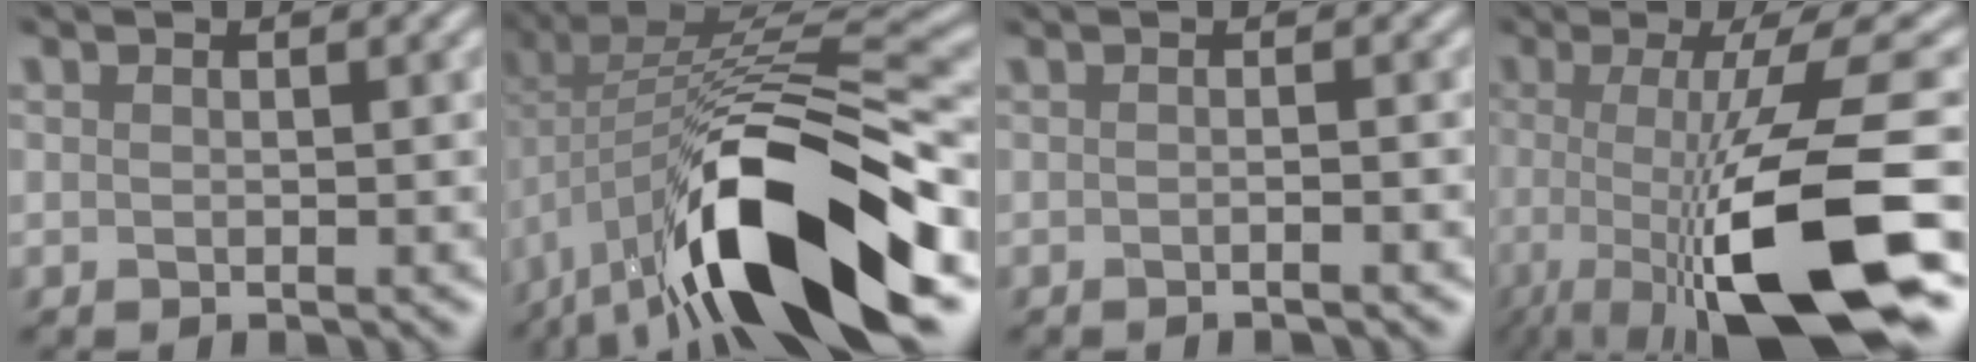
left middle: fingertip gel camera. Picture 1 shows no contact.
{"total": 15.1, "force": [-5.6, 6.0, 12.7], "torque": [-0.214, 0.002, -0.092]}
{"total": 2.8, "force": [0.1, 1.3, 2.5], "torque": [-0.007, -0.002, -0.026]}
{"total": 11.9, "force": [-3.4, 2.8, 11.1], "torque": [-0.164, -0.007, -0.067]}